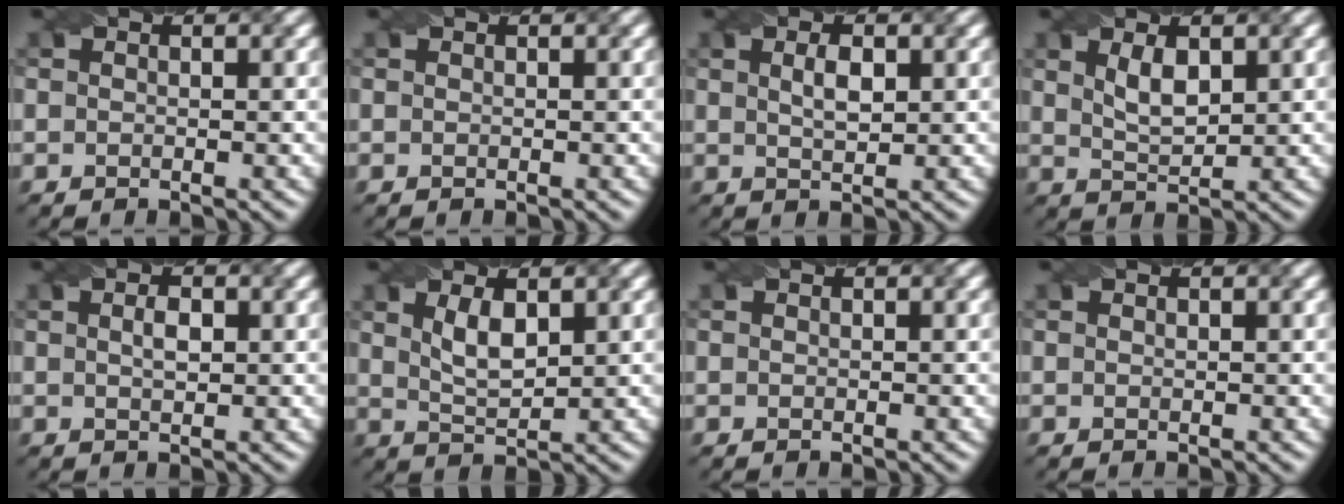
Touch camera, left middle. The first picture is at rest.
{"total": 0.0}
{"total": 2.1, "force": [0.7, 0.8, 1.8], "torque": [-0.034, 0.002, 0.014]}
{"total": 2.6, "force": [1.2, 1.1, 2.1], "torque": [-0.044, -0.001, 0.027]}
{"total": 1.5, "force": [0.3, 0.6, 1.3], "torque": [-0.027, 0.002, 0.009]}
{"total": 2.9, "force": [1.3, 1.1, 2.4], "torque": [-0.053, -0.002, 0.028]}
{"total": 0.0}
{"total": 0.0}